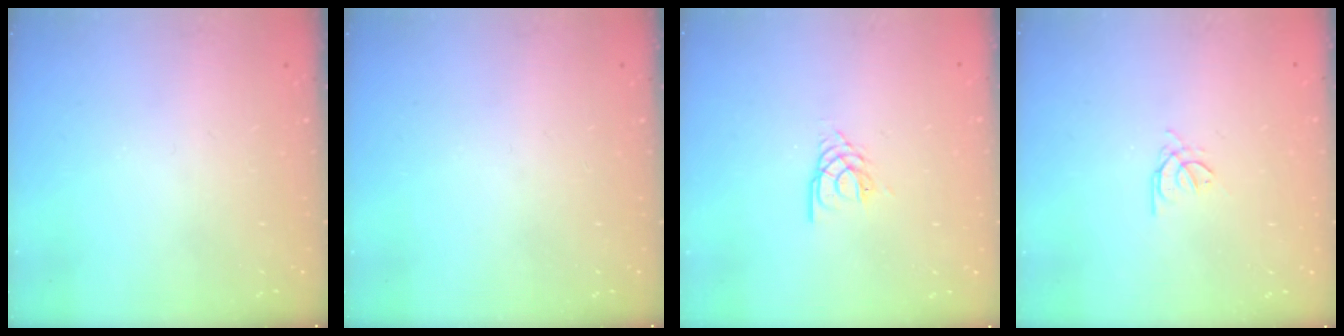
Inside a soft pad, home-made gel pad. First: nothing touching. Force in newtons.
{"total": 0.0}
{"total": 2.5, "press": 2.4, "slide": 0.4}
{"total": 1.4, "press": 1.3, "slide": 0.3}